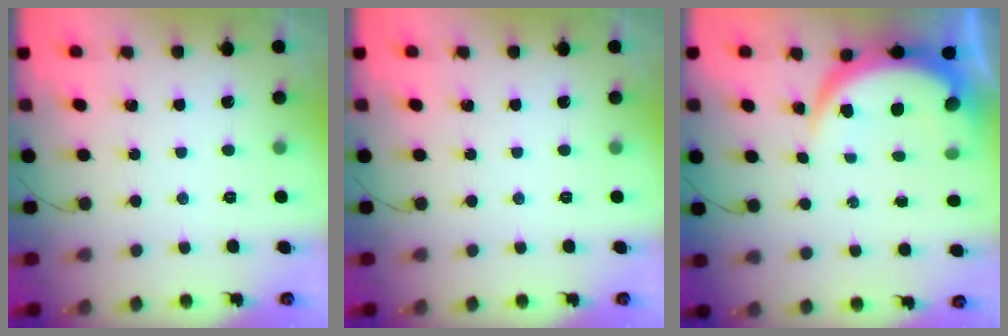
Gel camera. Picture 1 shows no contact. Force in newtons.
{"total": 0.0}
{"total": 8.0, "press": 7.9, "slide": 1.1}